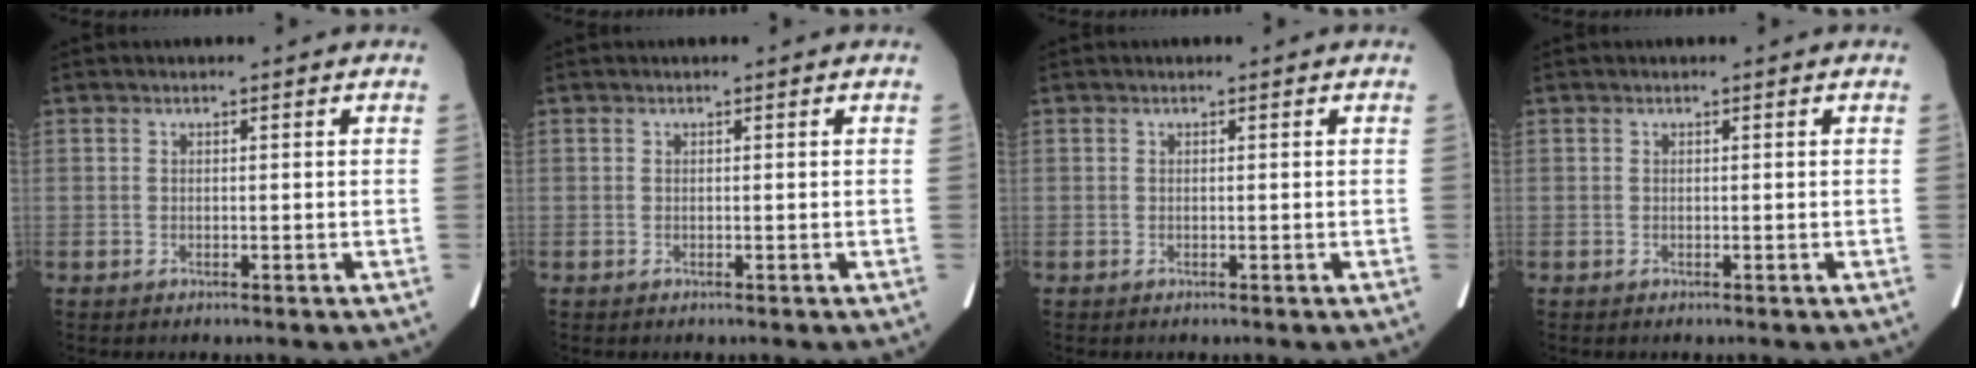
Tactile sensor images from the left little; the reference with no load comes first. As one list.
[{"total": 0.0}, {"total": 0.0}, {"total": 0.0}]